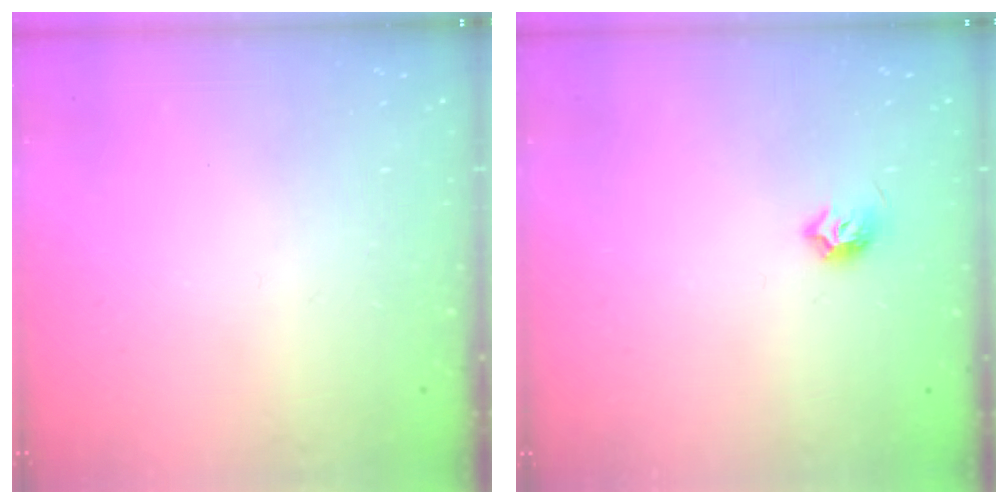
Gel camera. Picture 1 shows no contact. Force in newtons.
{"total": 5.9, "press": 5.8, "slide": 0.9}